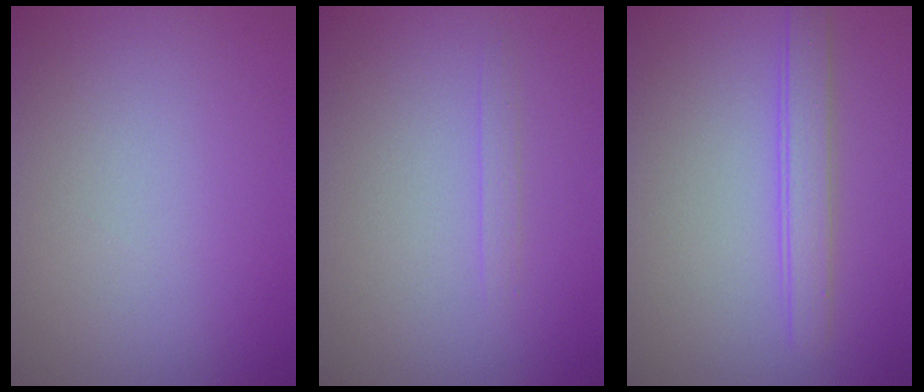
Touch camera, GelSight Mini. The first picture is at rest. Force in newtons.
{"total": 0.8, "press": 0.8, "slide": 0.1}
{"total": 2.5, "press": 2.5, "slide": 0.1}